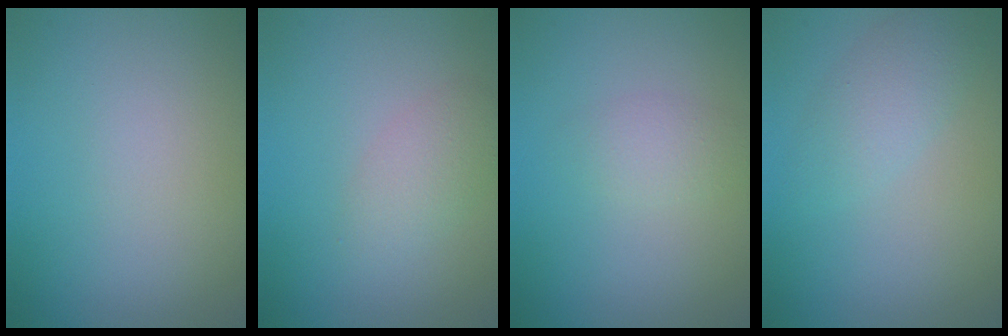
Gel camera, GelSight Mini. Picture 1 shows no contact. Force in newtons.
{"total": 2.1, "press": 2.1, "slide": 0.1}
{"total": 1.5, "press": 1.5, "slide": 0.0}
{"total": 1.7, "press": 1.7, "slide": 0.0}